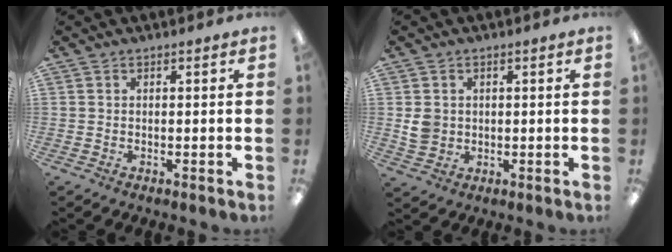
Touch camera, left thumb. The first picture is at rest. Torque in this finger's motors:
{"motor_torque": [0.55, 0.52, 0.65, -0.53, 0.00]}